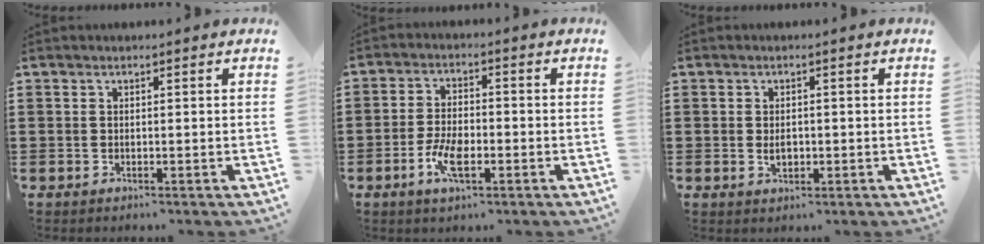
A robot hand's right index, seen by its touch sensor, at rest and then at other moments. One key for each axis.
{"total": 5.8, "fx": -2.2, "fy": 2.5, "fz": 4.7, "tx": -0.104, "ty": 0.001, "tz": -0.046}
{"total": 2.0, "fx": -0.2, "fy": 1.1, "fz": 1.6, "tx": -0.030, "ty": 0.004, "tz": -0.003}